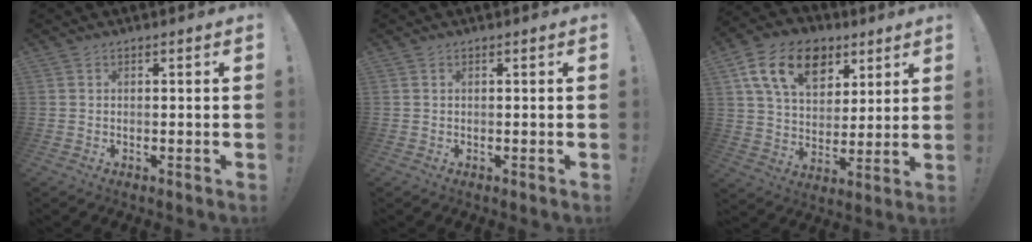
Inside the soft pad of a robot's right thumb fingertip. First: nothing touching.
{"total": 0.0}
{"total": 17.7, "force": [8.5, 11.8, 10.0], "torque": [-0.160, -0.034, 0.158]}